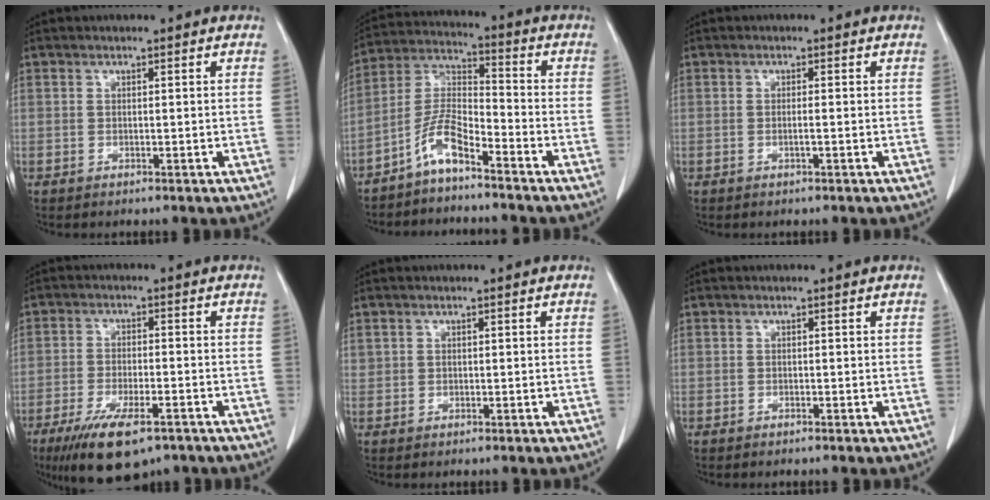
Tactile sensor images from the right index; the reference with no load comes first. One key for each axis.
{"total": 7.2, "fx": -5.1, "fy": 1.3, "fz": 4.8, "tx": -0.111, "ty": 0.007, "tz": -0.107}
{"total": 0.9, "fx": -0.3, "fy": -0.1, "fz": 0.9, "tx": -0.019, "ty": -0.001, "tz": -0.004}
{"total": 11.0, "fx": -7.2, "fy": 3.1, "fz": 7.7, "tx": -0.134, "ty": -0.020, "tz": -0.116}
{"total": 0.5, "fx": 0.3, "fy": 0.4, "fz": 0.1, "tx": 0.006, "ty": 0.003, "tz": 0.004}
{"total": 0.0}